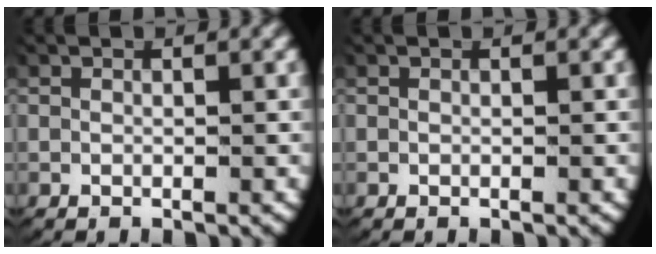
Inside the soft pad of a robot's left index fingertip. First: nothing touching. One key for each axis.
{"total": 0.0}